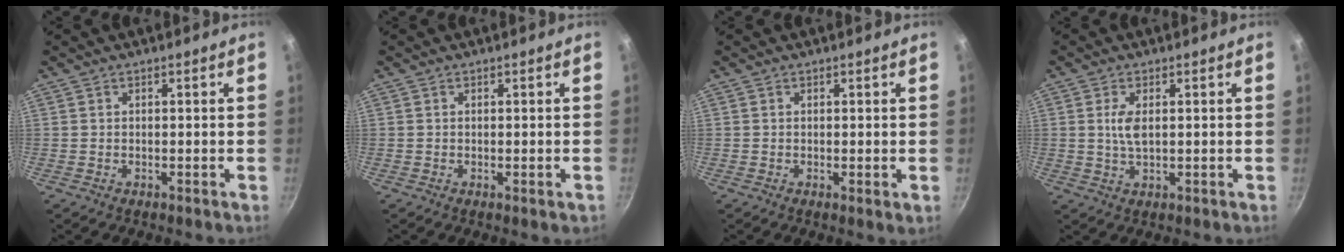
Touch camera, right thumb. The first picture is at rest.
{"total": 1.1, "force": [-0.3, 0.3, 1.0], "torque": [-0.011, -0.003, -0.002]}
{"total": 1.2, "force": [0.0, 0.2, 1.2], "torque": [-0.023, -0.007, 0.000]}
{"total": 3.8, "force": [0.7, 1.7, 3.3], "torque": [-0.073, -0.004, 0.017]}